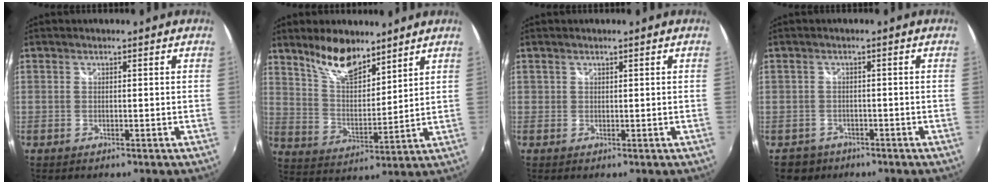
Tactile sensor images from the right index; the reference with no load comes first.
{"total": 10.9, "force": [8.4, 4.0, 5.6], "torque": [-0.097, 0.000, 0.159]}
{"total": 0.6, "force": [0.2, 0.5, 0.0], "torque": [0.001, 0.001, 0.003]}
{"total": 3.9, "force": [-2.2, 3.3, 0.3], "torque": [-0.021, 0.004, -0.032]}